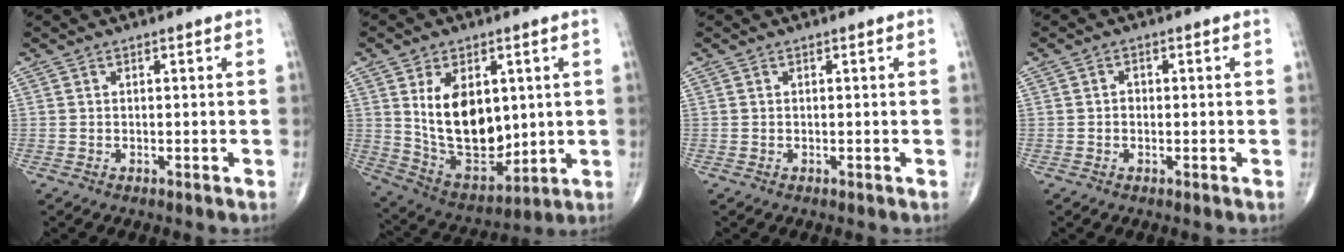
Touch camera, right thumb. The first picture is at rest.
{"total": 16.4, "force": [2.8, 10.2, 12.5], "torque": [-0.169, -0.024, 0.072]}
{"total": 0.0}
{"total": 1.3, "force": [-0.1, 1.1, 0.7], "torque": [-0.004, 0.005, -0.004]}